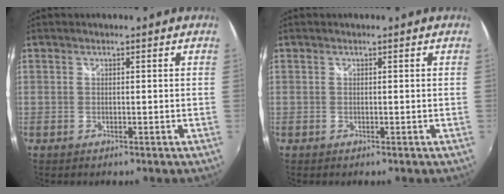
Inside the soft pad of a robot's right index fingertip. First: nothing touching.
{"total": 0.0}